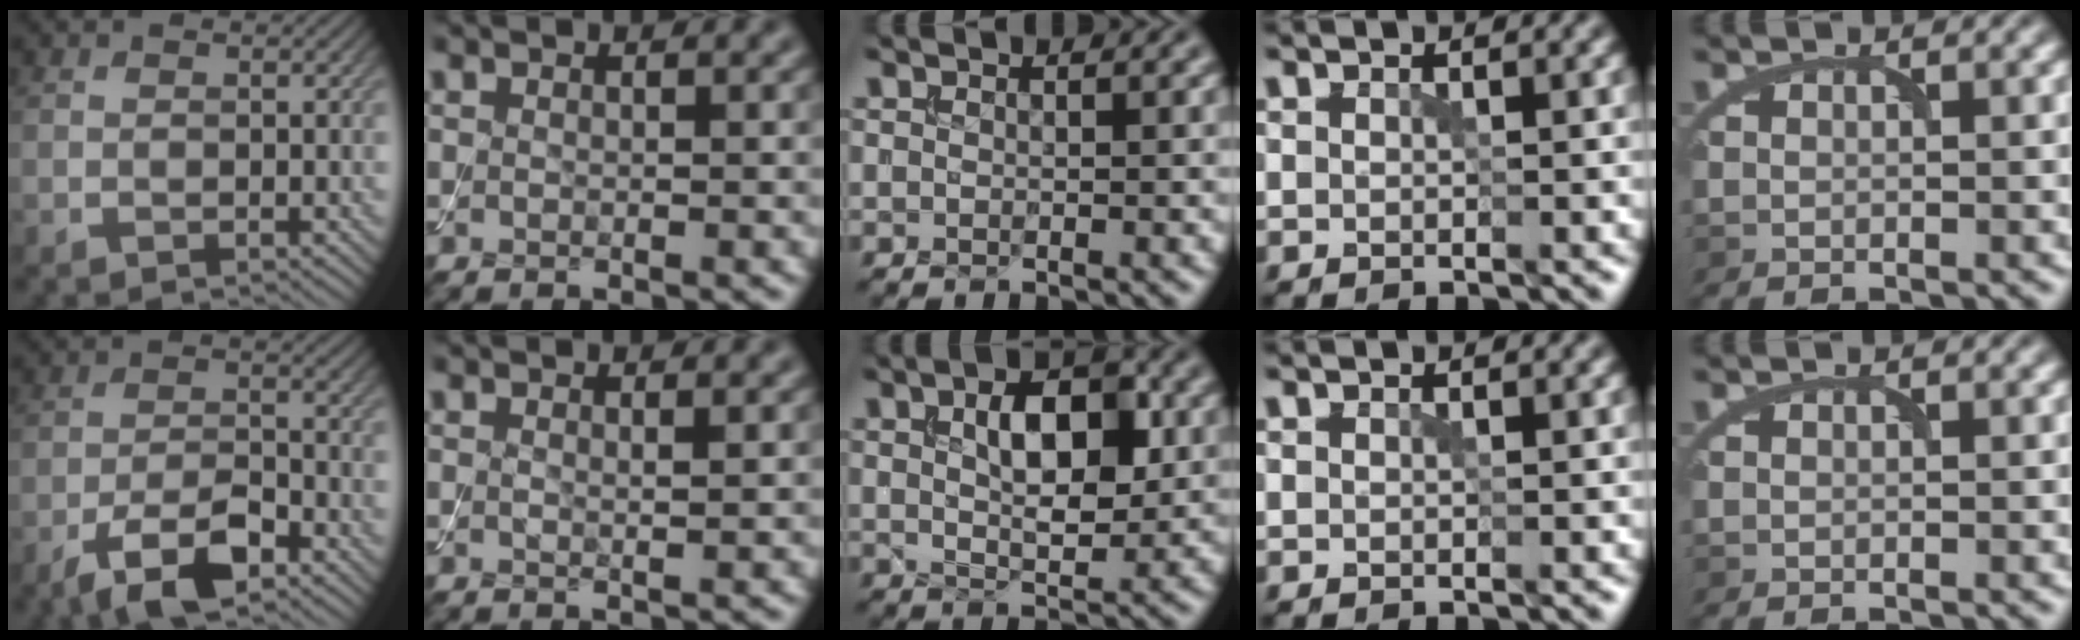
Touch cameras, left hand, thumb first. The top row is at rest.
{"thumb": {"total": 6.7, "force": [-4.5, 2.1, 4.5], "torque": [-0.086, 0.004, -0.087]}, "index": {"total": 0.7, "force": [0.3, 0.1, 0.5], "torque": [-0.007, -0.003, 0.004]}, "middle": {"total": 5.4, "force": [1.3, 2.7, 4.5], "torque": [-0.076, 0.006, 0.021]}}